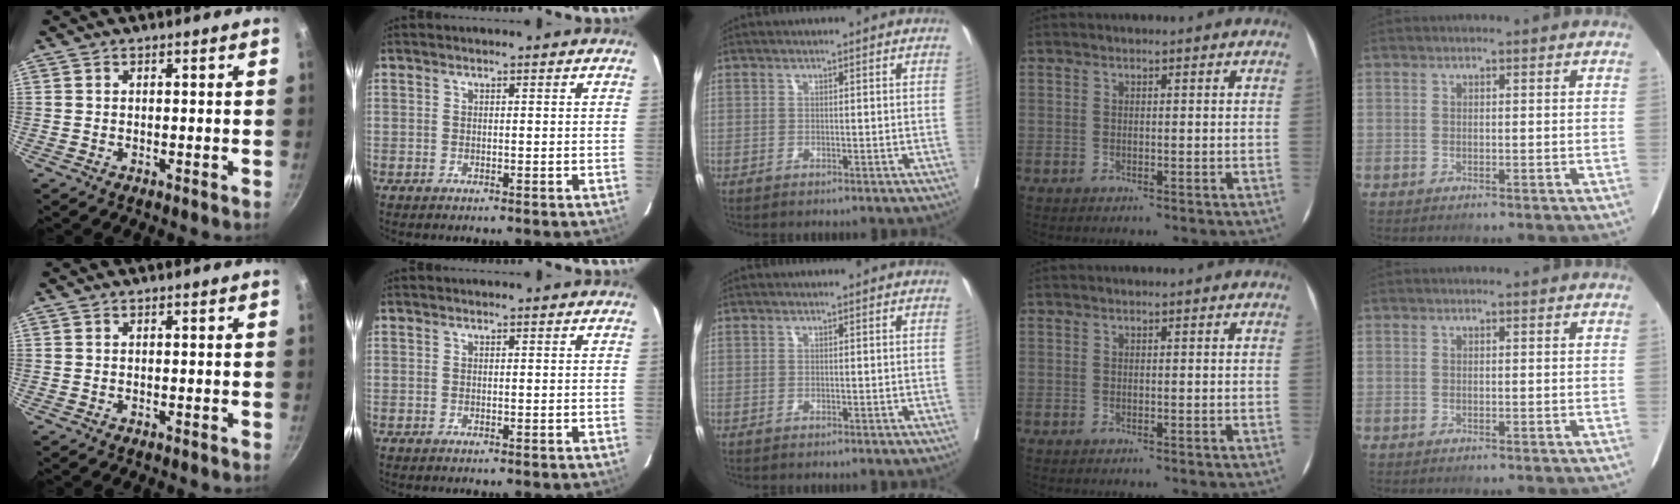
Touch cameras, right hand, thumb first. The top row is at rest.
{}